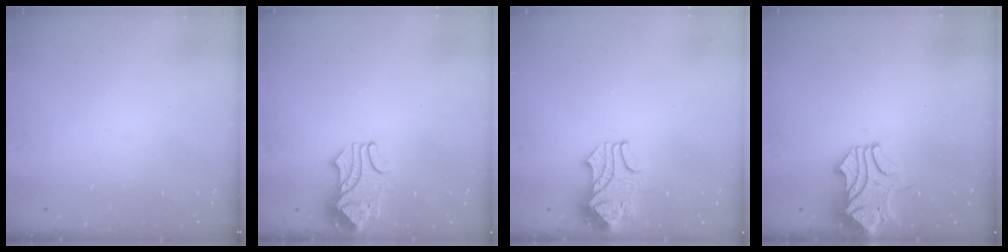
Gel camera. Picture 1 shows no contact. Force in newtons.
{"total": 2.1, "press": 2.0, "slide": 0.7}
{"total": 2.1, "press": 2.0, "slide": 0.7}
{"total": 0.9, "press": 0.1, "slide": 0.9}